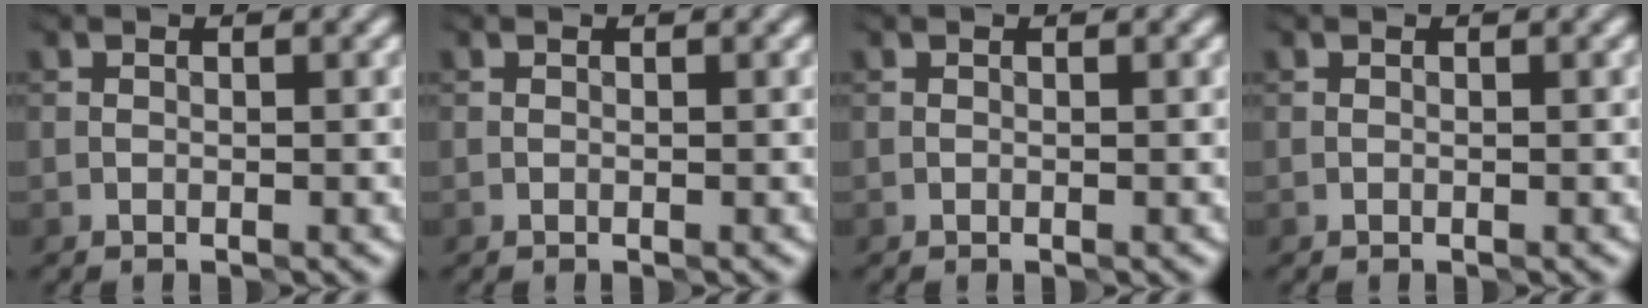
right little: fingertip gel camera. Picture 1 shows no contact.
{"total": 0.0}
{"total": 0.0}
{"total": 0.0}